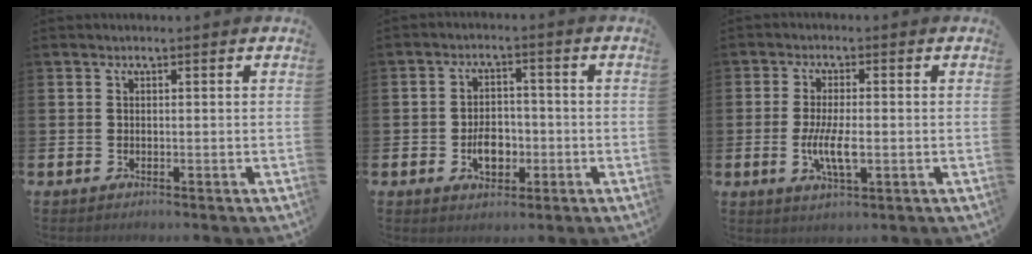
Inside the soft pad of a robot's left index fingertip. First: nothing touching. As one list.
[{"total": 4.6, "force": [-1.3, 3.2, 3.1], "torque": [-0.043, 0.000, -0.028]}, {"total": 5.5, "force": [-0.9, 2.0, 5.0], "torque": [-0.102, -0.001, -0.019]}]